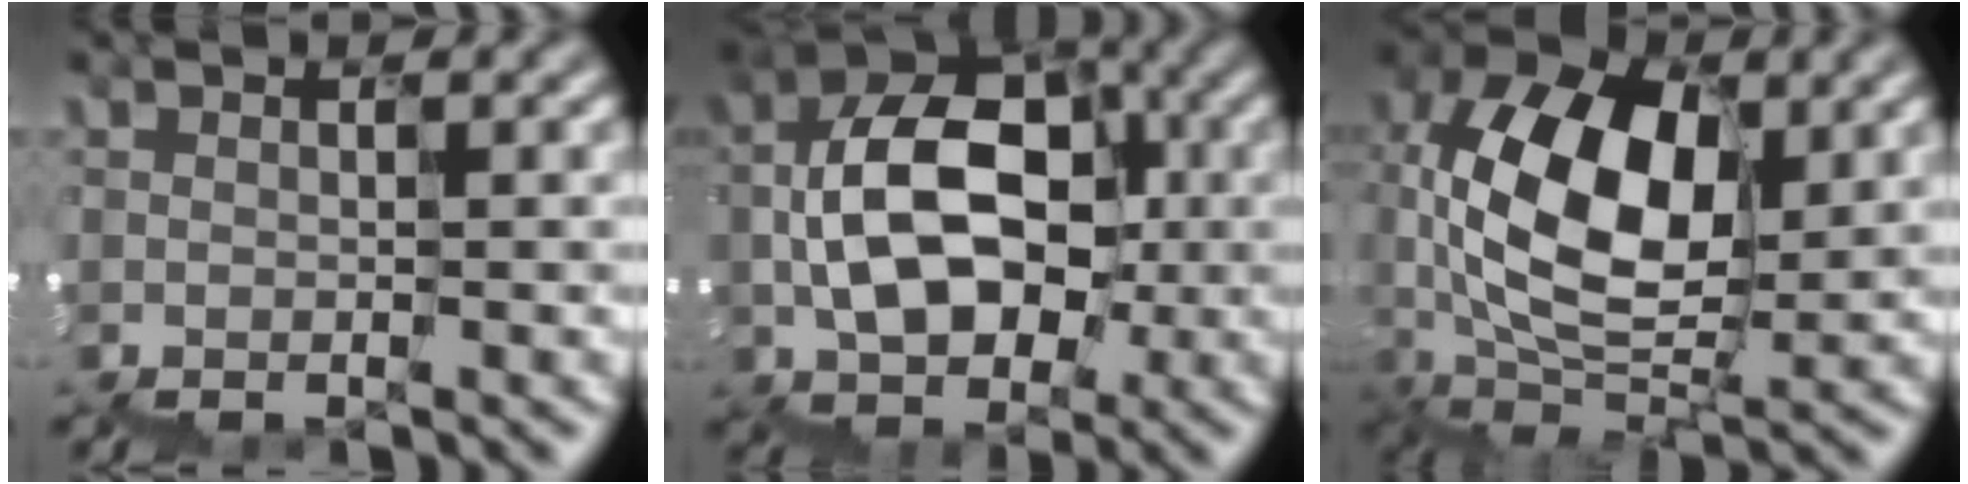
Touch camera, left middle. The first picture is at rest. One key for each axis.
{"total": 9.1, "fx": -0.6, "fy": 6.3, "fz": 6.5, "tx": -0.128, "ty": 0.021, "tz": -0.011}
{"total": 8.3, "fx": 0.5, "fy": 5.3, "fz": 6.3, "tx": -0.149, "ty": 0.009, "tz": 0.005}